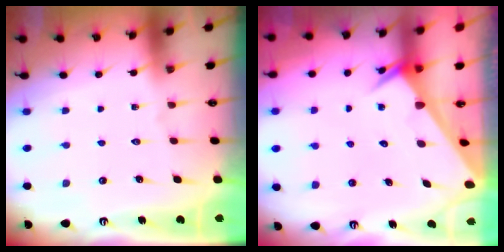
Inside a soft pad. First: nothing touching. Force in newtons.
{"total": 2.4, "press": 2.4, "slide": 0.1}